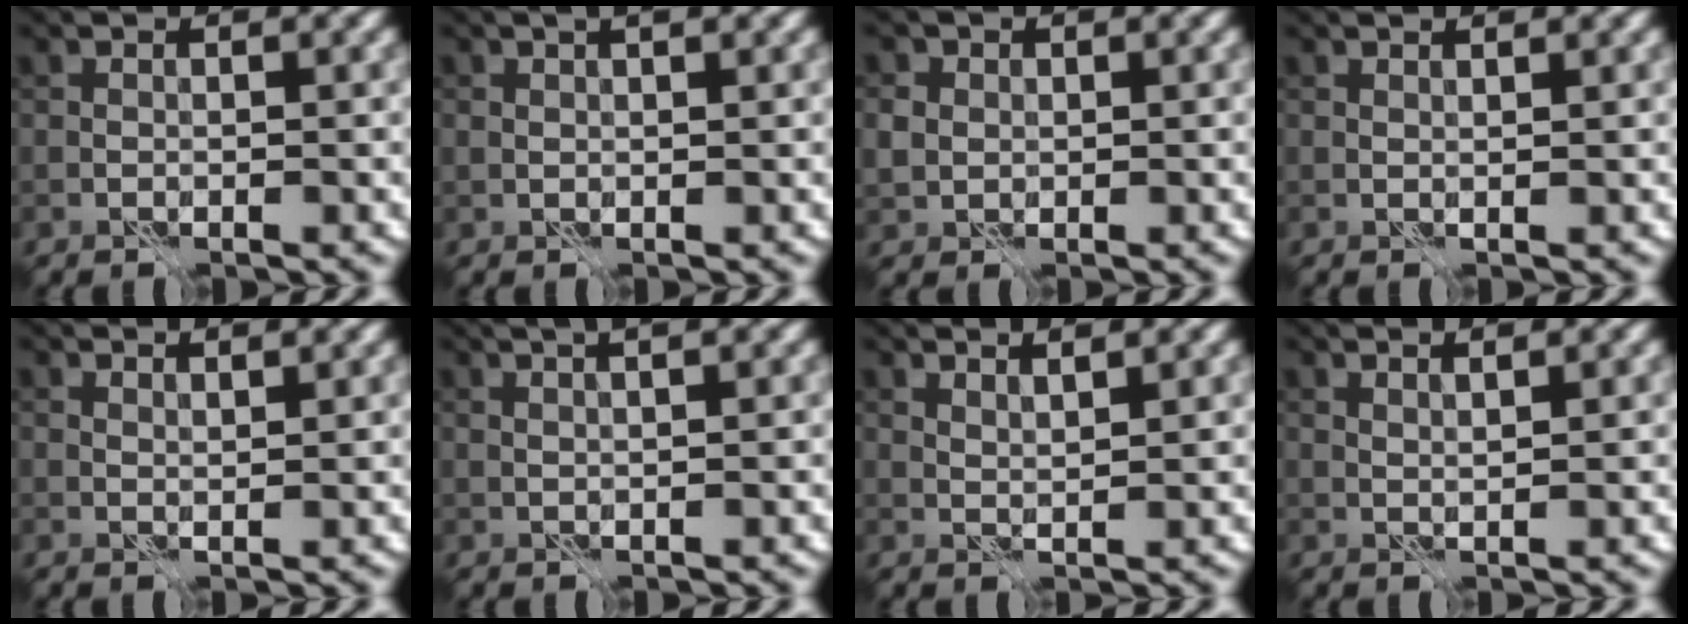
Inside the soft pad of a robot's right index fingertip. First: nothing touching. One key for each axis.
{"total": 1.5, "fx": 0.9, "fy": 0.4, "fz": 1.1, "tx": -0.020, "ty": 0.003, "tz": 0.017}
{"total": 2.8, "fx": 0.7, "fy": 2.5, "fz": 1.1, "tx": -0.029, "ty": 0.011, "tz": 0.011}
{"total": 0.7, "fx": 0.6, "fy": -0.1, "fz": 0.3, "tx": -0.012, "ty": -0.002, "tz": 0.009}
{"total": 1.6, "fx": 1.4, "fy": 0.1, "fz": 0.7, "tx": -0.016, "ty": -0.003, "tz": 0.021}
{"total": 4.4, "fx": 2.6, "fy": 1.4, "fz": 3.3, "tx": -0.038, "ty": 0.025, "tz": 0.021}
{"total": 2.5, "fx": 2.1, "fy": 0.4, "fz": 1.4, "tx": -0.021, "ty": 0.005, "tz": 0.024}
{"total": 2.2, "fx": 1.7, "fy": 0.3, "fz": 1.3, "tx": -0.018, "ty": 0.006, "tz": 0.011}